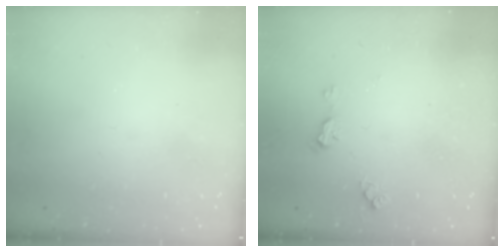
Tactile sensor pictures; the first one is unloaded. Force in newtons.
{"total": 5.1, "press": 5.0, "slide": 0.6}